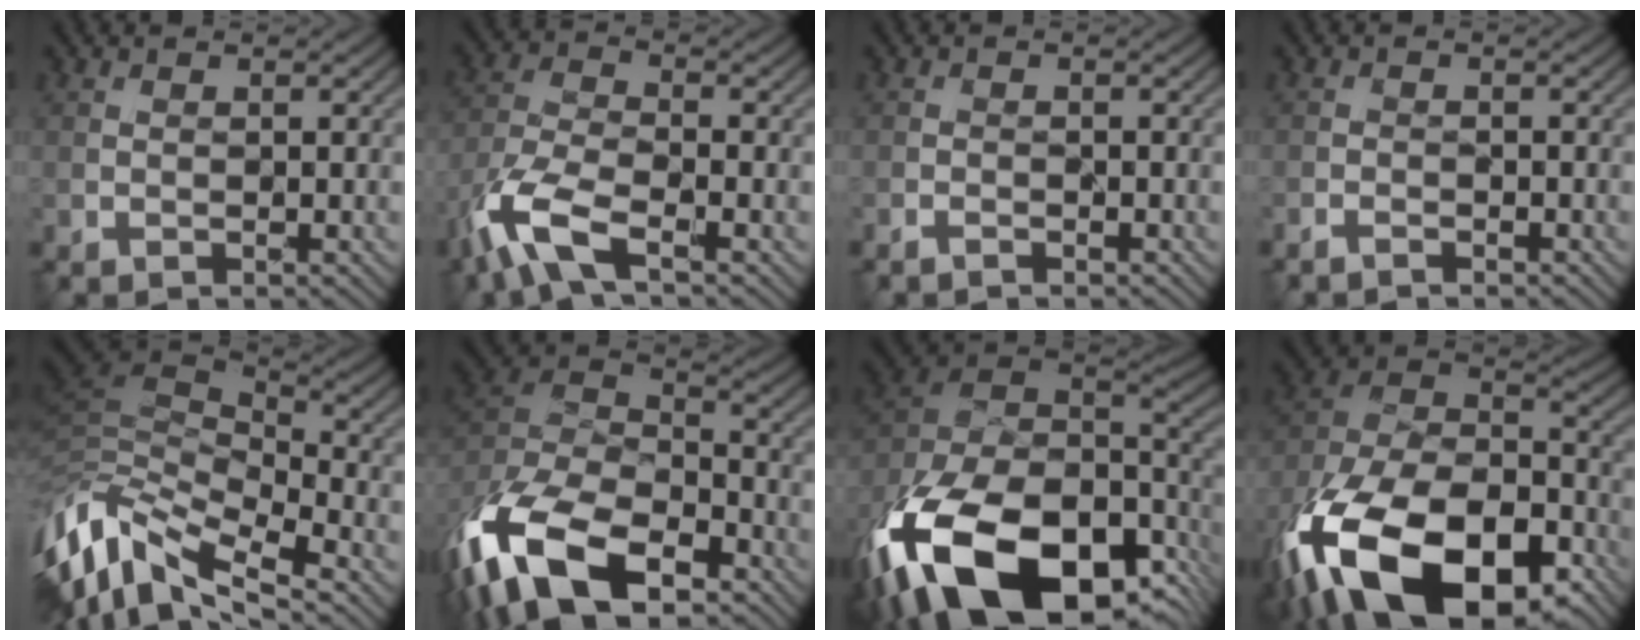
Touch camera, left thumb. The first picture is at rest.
{"total": 9.3, "force": [-5.6, 3.3, 6.7], "torque": [-0.160, -0.011, -0.129]}
{"total": 1.3, "force": [-1.1, 0.3, 0.5], "torque": [-0.013, -0.001, -0.022]}
{"total": 1.6, "force": [-1.5, 0.3, 0.6], "torque": [-0.016, -0.002, -0.029]}
{"total": 14.4, "force": [-7.8, 6.2, 10.3], "torque": [-0.262, -0.031, -0.124]}
{"total": 19.3, "force": [-11.3, 10.3, 11.9], "torque": [-0.298, -0.037, -0.188]}
{"total": 21.3, "force": [-11.4, 10.2, 14.8], "torque": [-0.342, -0.048, -0.159]}
{"total": 22.9, "force": [-13.0, 11.9, 14.6], "torque": [-0.324, -0.085, -0.186]}